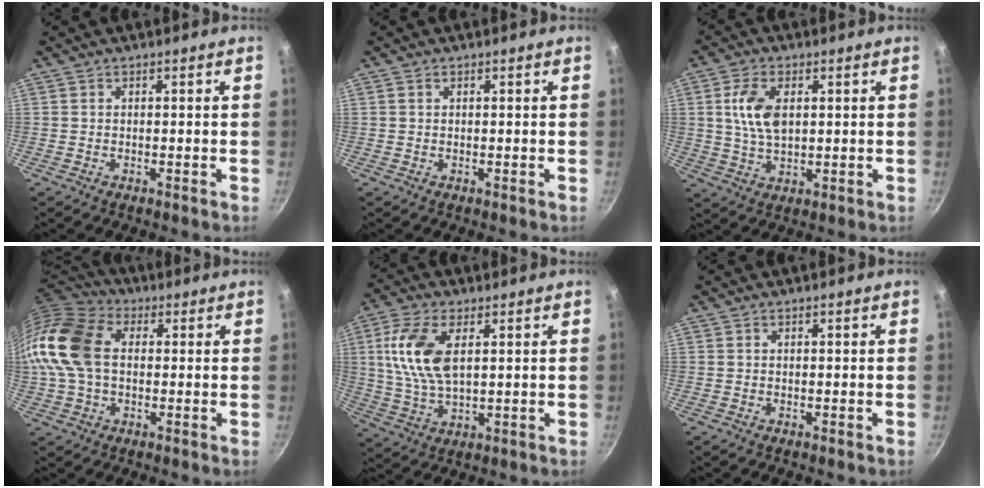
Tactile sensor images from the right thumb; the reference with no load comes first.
{"total": 0.5, "force": [0.2, 0.4, 0.3], "torque": [-0.004, 0.002, 0.004]}
{"total": 8.2, "force": [1.8, 4.6, 6.6], "torque": [-0.118, -0.003, 0.035]}
{"total": 16.0, "force": [1.0, 11.0, 11.5], "torque": [-0.216, 0.028, 0.001]}
{"total": 11.9, "force": [3.0, 6.0, 9.9], "torque": [-0.195, -0.003, 0.060]}
{"total": 0.0}